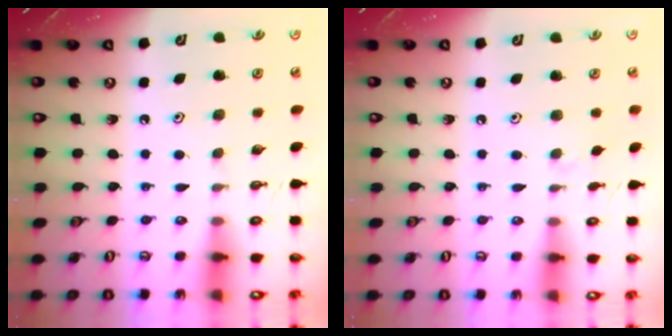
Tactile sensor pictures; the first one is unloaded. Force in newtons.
{"total": 3.2, "press": 3.2, "slide": 0.5}